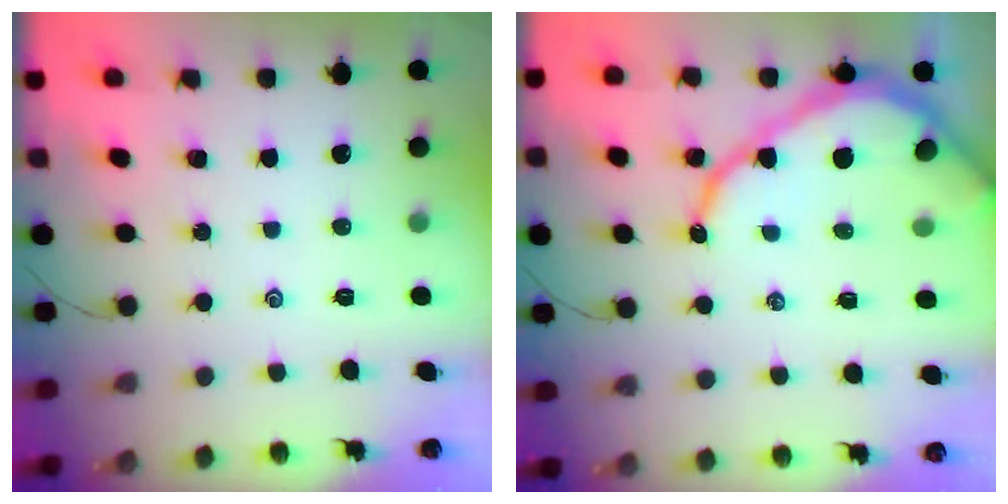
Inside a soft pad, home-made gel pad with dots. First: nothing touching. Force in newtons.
{"total": 12.1, "press": 12.0, "slide": 1.3}